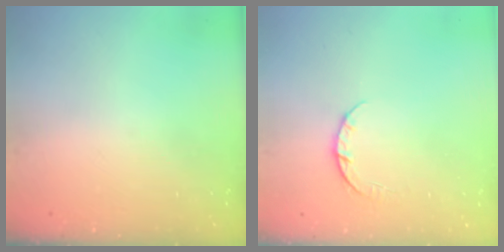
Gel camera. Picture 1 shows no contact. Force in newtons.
{"total": 3.2, "press": 3.2, "slide": 0.5}